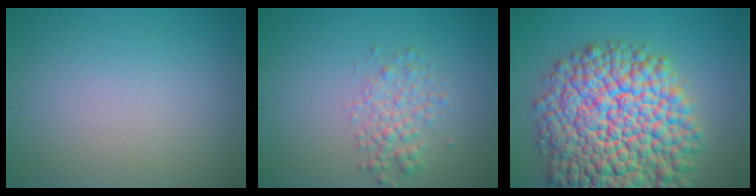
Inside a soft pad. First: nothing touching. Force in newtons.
{"total": 2.4, "press": 2.4, "slide": 0.1}
{"total": 17.5, "press": 17.5, "slide": 0.7}